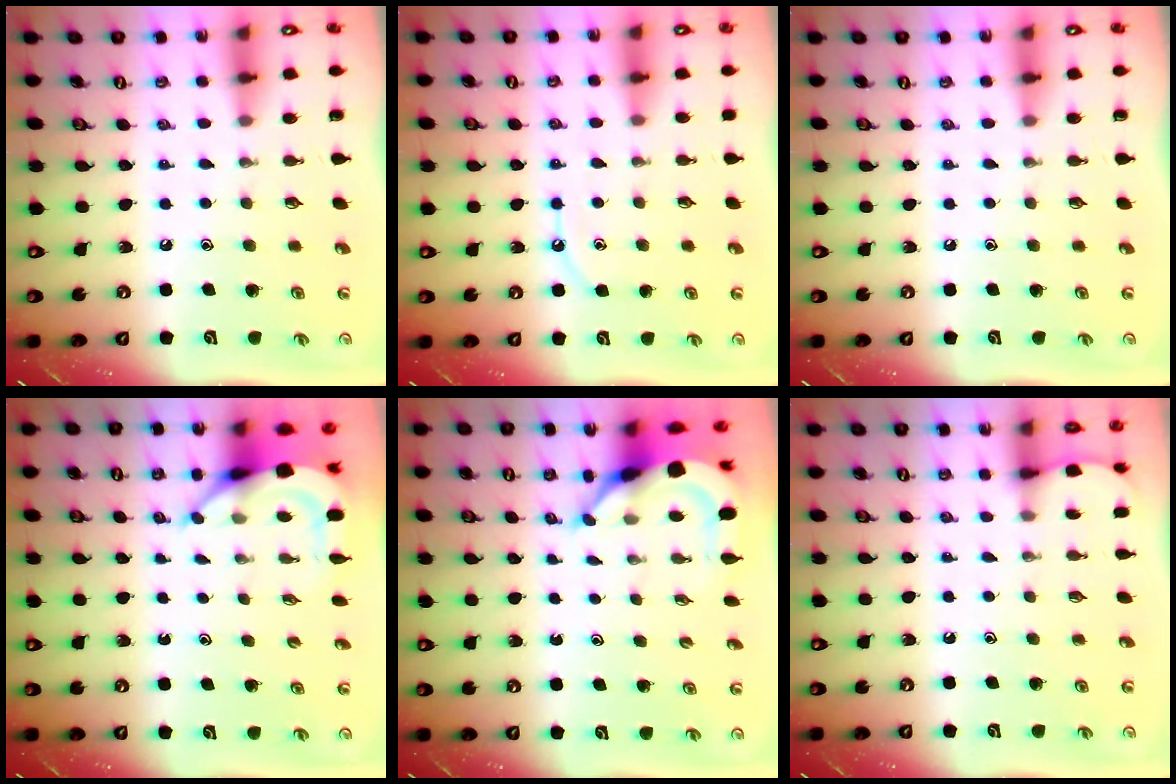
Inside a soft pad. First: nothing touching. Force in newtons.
{"total": 6.1, "press": 6.1, "slide": 0.6}
{"total": 0.0}
{"total": 6.0, "press": 6.0, "slide": 0.7}
{"total": 5.9, "press": 5.9, "slide": 0.7}
{"total": 2.4, "press": 2.4, "slide": 0.2}